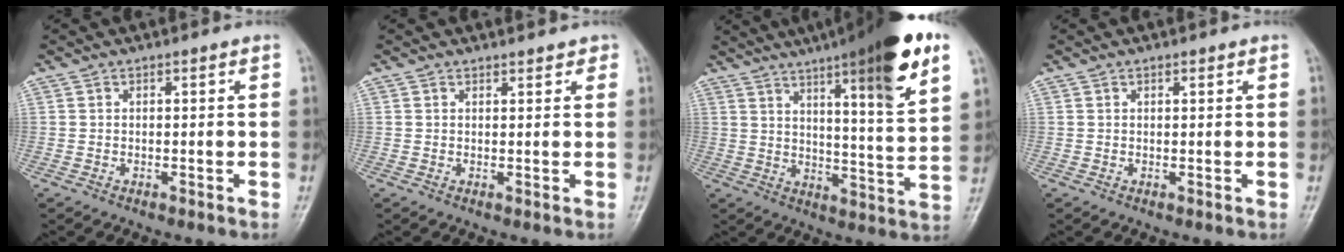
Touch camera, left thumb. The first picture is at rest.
{"total": 1.7, "force": [1.4, 0.8, 0.5], "torque": [0.009, -0.004, 0.012]}
{"total": 21.7, "force": [12.0, 3.0, 17.8], "torque": [-0.242, -0.040, 0.177]}
{"total": 0.8, "force": [0.5, 0.3, 0.5], "torque": [-0.006, -0.002, 0.007]}